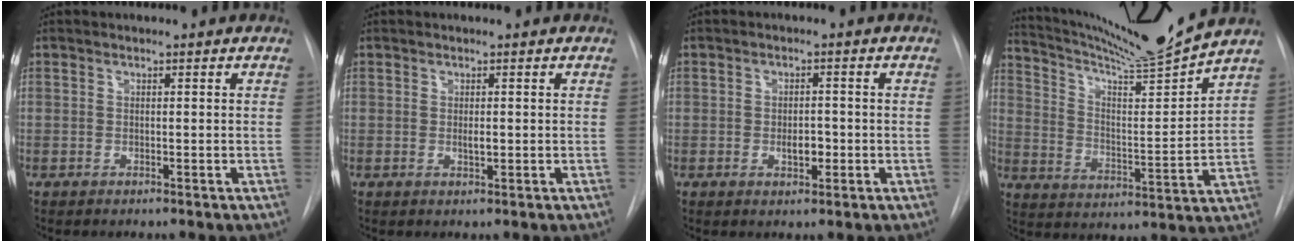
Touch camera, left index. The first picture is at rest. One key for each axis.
{"total": 1.4, "fx": 0.5, "fy": 0.4, "fz": 1.3, "tx": -0.022, "ty": 0.001, "tz": 0.009}
{"total": 2.5, "fx": -0.5, "fy": 1.3, "fz": 2.0, "tx": -0.033, "ty": 0.001, "tz": -0.004}
{"total": 15.5, "fx": 14.5, "fy": -3.2, "fz": 4.6, "tx": -0.087, "ty": -0.051, "tz": 0.235}